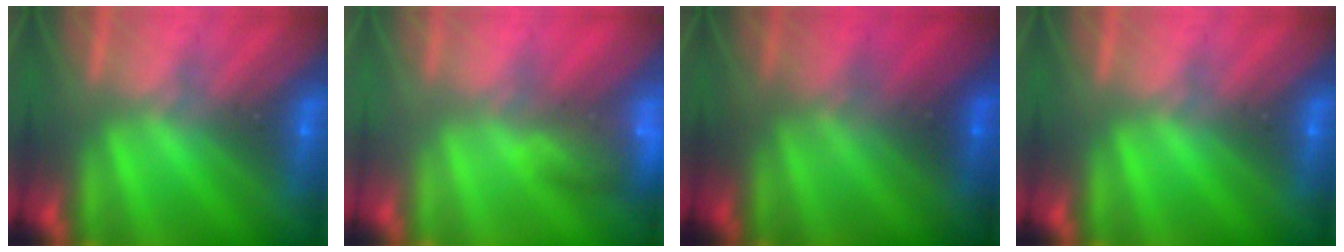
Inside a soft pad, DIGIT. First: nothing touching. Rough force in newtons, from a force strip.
{"total": 8.6}
{"total": 1.7}
{"total": 0.0}